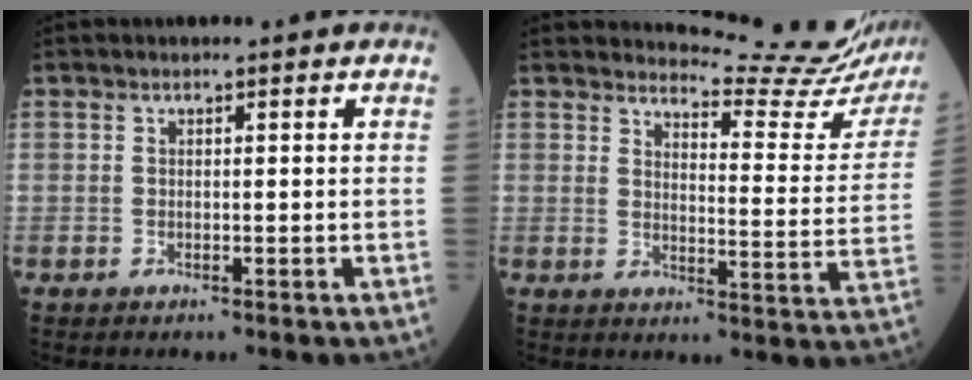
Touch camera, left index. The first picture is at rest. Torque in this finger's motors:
{"motor_torque": [0.92, -1.22, 0.01, -0.02]}